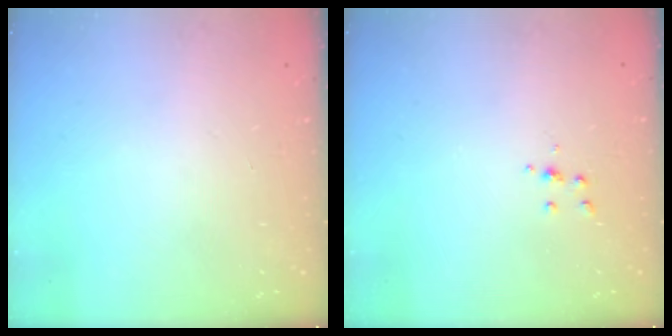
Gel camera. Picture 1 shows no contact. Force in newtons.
{"total": 3.3, "press": 3.3, "slide": 0.4}